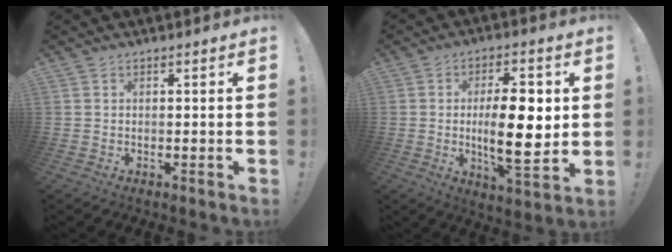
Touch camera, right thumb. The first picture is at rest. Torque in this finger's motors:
{"motor_torque": [0.45, 0.44, 1.39, -0.16, 0.11]}